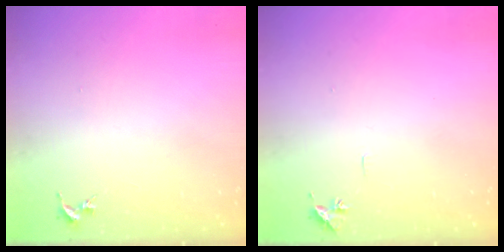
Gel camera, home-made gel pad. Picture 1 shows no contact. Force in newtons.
{"total": 4.8, "press": 4.8, "slide": 0.5}